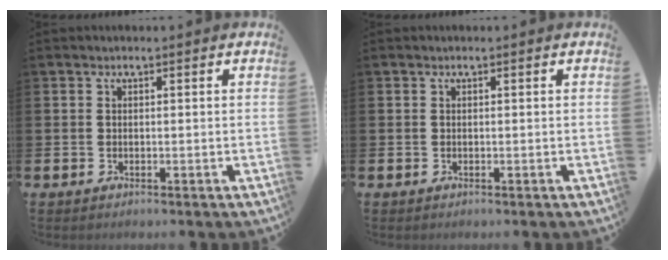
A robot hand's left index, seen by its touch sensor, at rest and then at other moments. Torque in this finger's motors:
{"motor_torque": [0.00, 0.00, 0.00, 0.00]}